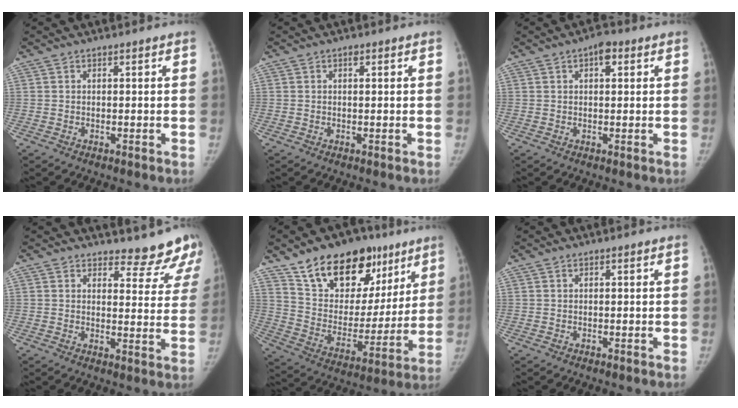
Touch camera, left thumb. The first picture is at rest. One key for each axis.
{"total": 0.7, "fx": 0.3, "fy": 0.4, "fz": 0.5, "tx": -0.003, "ty": 0.000, "tz": 0.003}
{"total": 3.3, "fx": 1.4, "fy": 1.8, "fz": 2.4, "tx": -0.022, "ty": 0.001, "tz": 0.015}
{"total": 9.6, "fx": 8.9, "fy": 3.3, "fz": 1.0, "tx": 0.033, "ty": -0.073, "tz": 0.086}
{"total": 24.3, "fx": 14.9, "fy": 14.1, "fz": 12.9, "tx": -0.155, "ty": -0.040, "tz": 0.248}
{"total": 0.0}